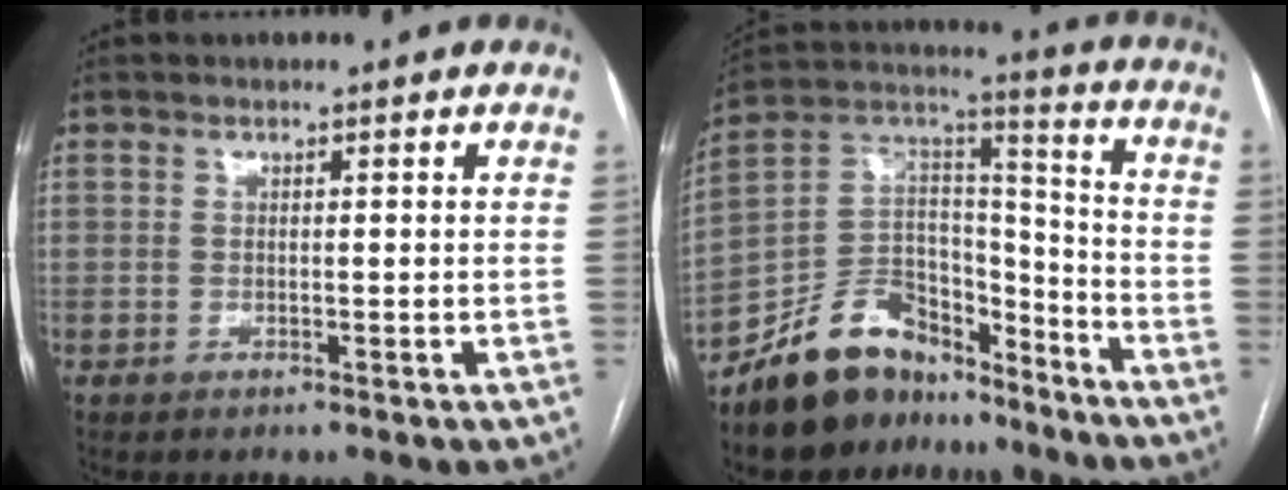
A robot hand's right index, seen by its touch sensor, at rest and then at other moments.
{"total": 15.5, "force": [-12.1, 8.1, 5.3], "torque": [-0.095, 0.062, -0.214]}